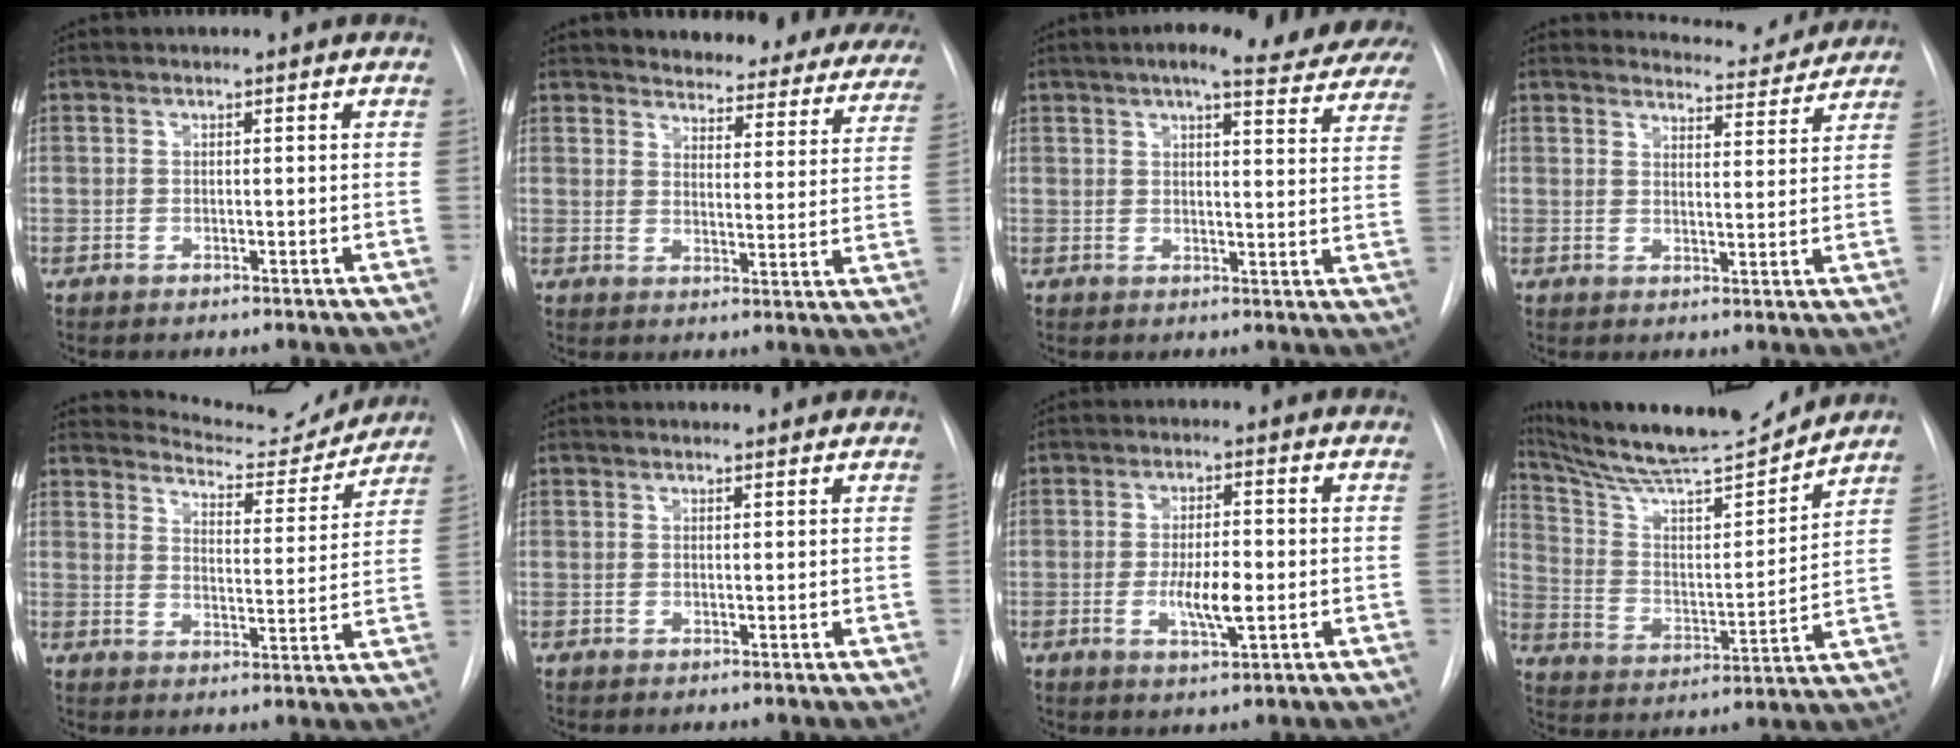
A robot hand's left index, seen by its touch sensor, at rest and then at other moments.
{"total": 20.3, "force": [18.8, 6.0, 4.9], "torque": [-0.045, -0.067, 0.204]}
{"total": 17.5, "force": [15.1, 3.3, 8.1], "torque": [-0.102, -0.008, 0.167]}
{"total": 5.8, "force": [5.7, 0.8, -0.7], "torque": [0.010, -0.017, 0.066]}
{"total": 10.9, "force": [10.8, 1.3, 0.3], "torque": [-0.002, -0.030, 0.140]}
{"total": 2.7, "force": [2.6, 0.6, 0.3], "torque": [-0.008, 0.007, 0.027]}
{"total": 5.6, "force": [-1.7, 1.2, 5.2], "torque": [-0.098, -0.014, -0.025]}
{"total": 18.0, "force": [16.9, 0.6, 6.2], "torque": [-0.116, -0.027, 0.274]}